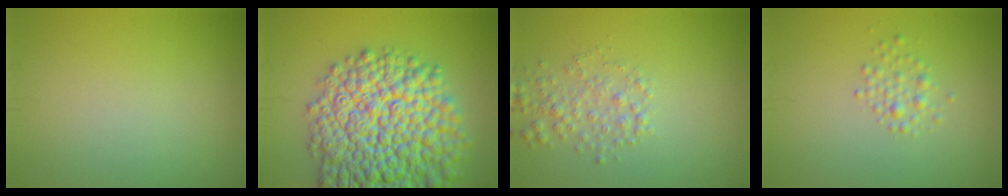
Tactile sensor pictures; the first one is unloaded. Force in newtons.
{"total": 15.4, "press": 15.4, "slide": 0.6}
{"total": 2.3, "press": 2.3, "slide": 0.1}
{"total": 1.4, "press": 1.4, "slide": 0.1}